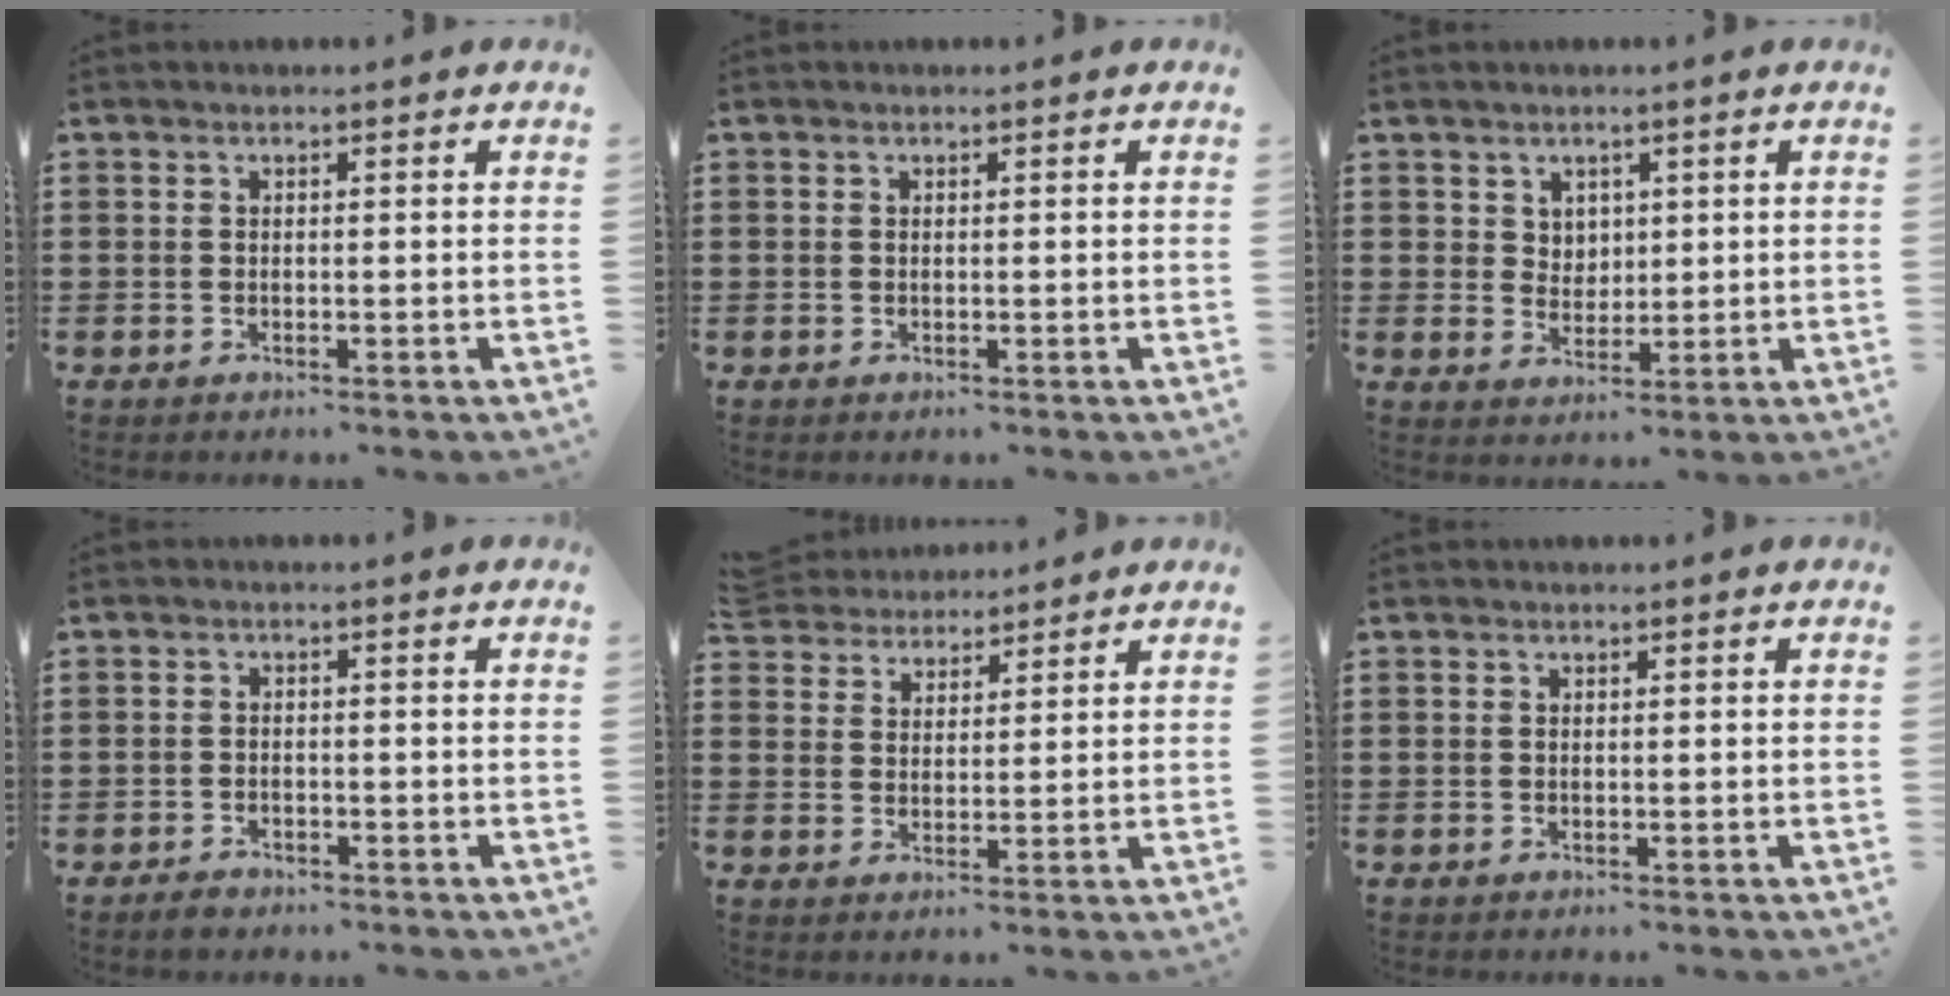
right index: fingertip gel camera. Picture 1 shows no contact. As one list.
[{"total": 0.0}, {"total": 3.2, "force": [1.8, 2.6, 0.6], "torque": [-0.022, 0.010, 0.034]}, {"total": 1.3, "force": [-1.2, 0.4, 0.3], "torque": [-0.008, -0.002, -0.025]}, {"total": 4.4, "force": [4.2, 1.2, -0.2], "torque": [-0.013, -0.009, 0.081]}, {"total": 0.0}]